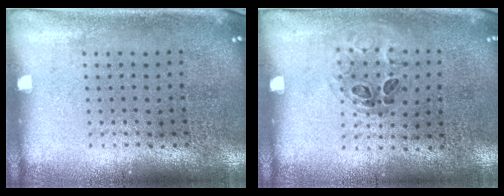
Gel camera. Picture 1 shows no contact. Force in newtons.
{"total": 1.1, "press": 0.7, "slide": 0.8}